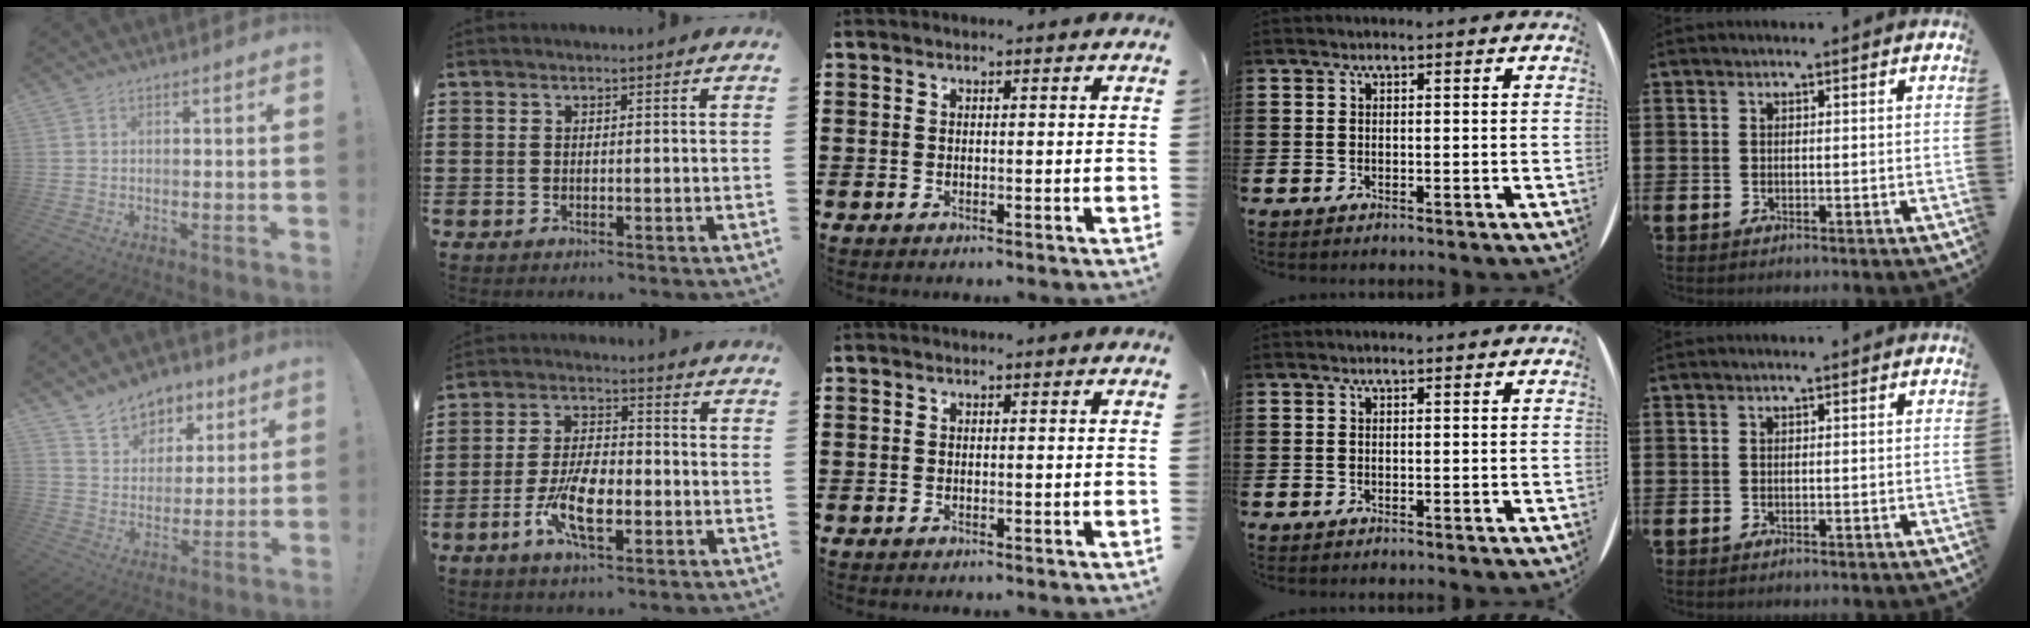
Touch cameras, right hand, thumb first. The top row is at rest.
{"thumb": {"total": 9.8, "force": [7.1, 6.6, 1.8], "torque": [-0.022, -0.055, 0.136]}, "index": {"total": 8.5, "force": [-3.0, 3.7, 7.1], "torque": [-0.152, -0.008, -0.056]}}